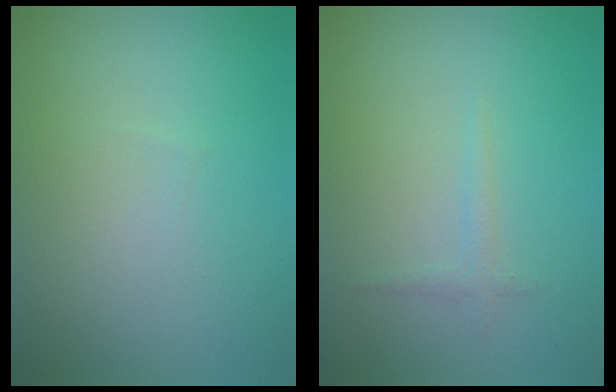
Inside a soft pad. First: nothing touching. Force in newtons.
{"total": 0.8, "press": 0.8, "slide": 0.0}